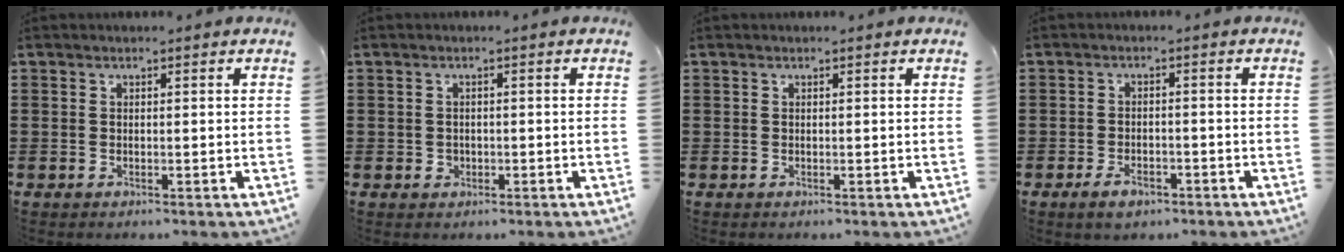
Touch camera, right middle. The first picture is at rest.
{"total": 1.0, "force": [-0.2, 1.0, 0.3], "torque": [-0.009, 0.004, -0.005]}
{"total": 0.0}
{"total": 3.1, "force": [-2.0, 1.5, 1.8], "torque": [-0.039, 0.000, -0.039]}